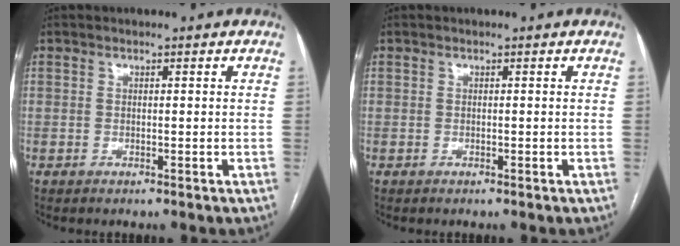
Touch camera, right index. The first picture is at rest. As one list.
[{"total": 0.0}]